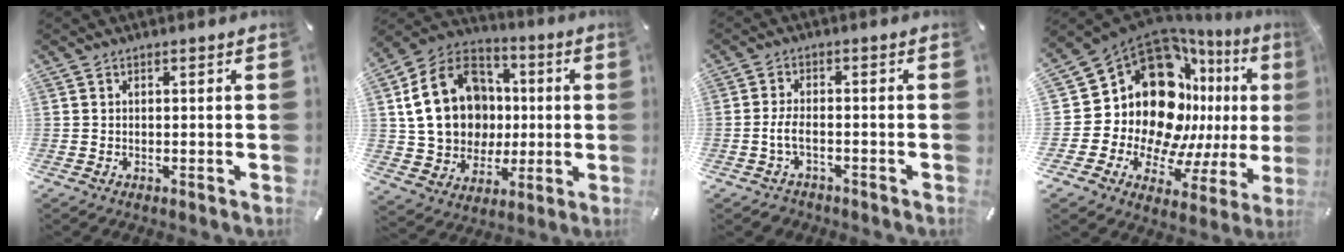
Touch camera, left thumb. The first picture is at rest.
{"total": 21.7, "force": [1.7, 18.0, 11.9], "torque": [-0.222, 0.015, 0.042]}
{"total": 4.4, "force": [-1.6, 2.5, 3.3], "torque": [-0.078, 0.005, -0.034]}
{"total": 22.8, "force": [7.5, 16.2, 14.2], "torque": [-0.251, -0.101, 0.159]}